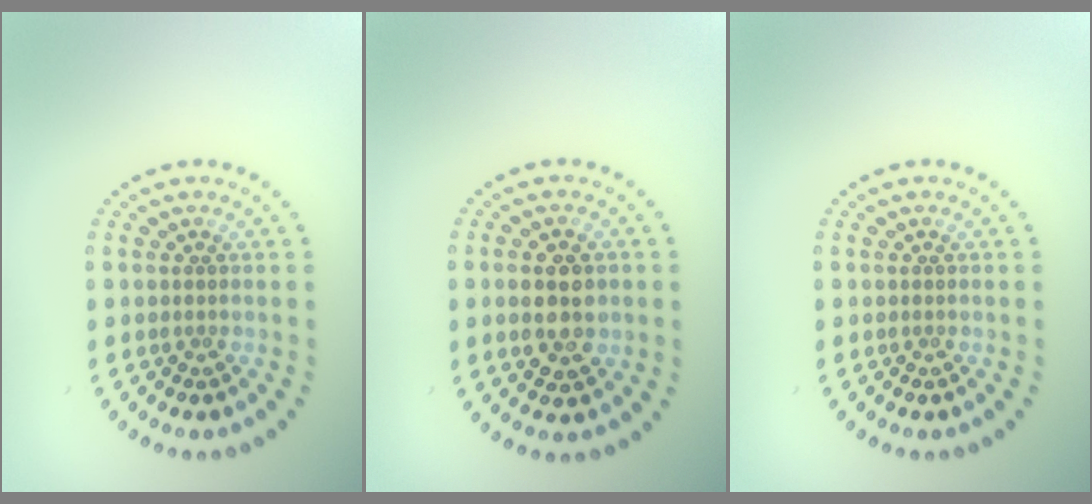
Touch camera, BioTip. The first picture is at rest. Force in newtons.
{"total": 3.8, "press": 3.8, "slide": 0.2}
{"total": 0.0}